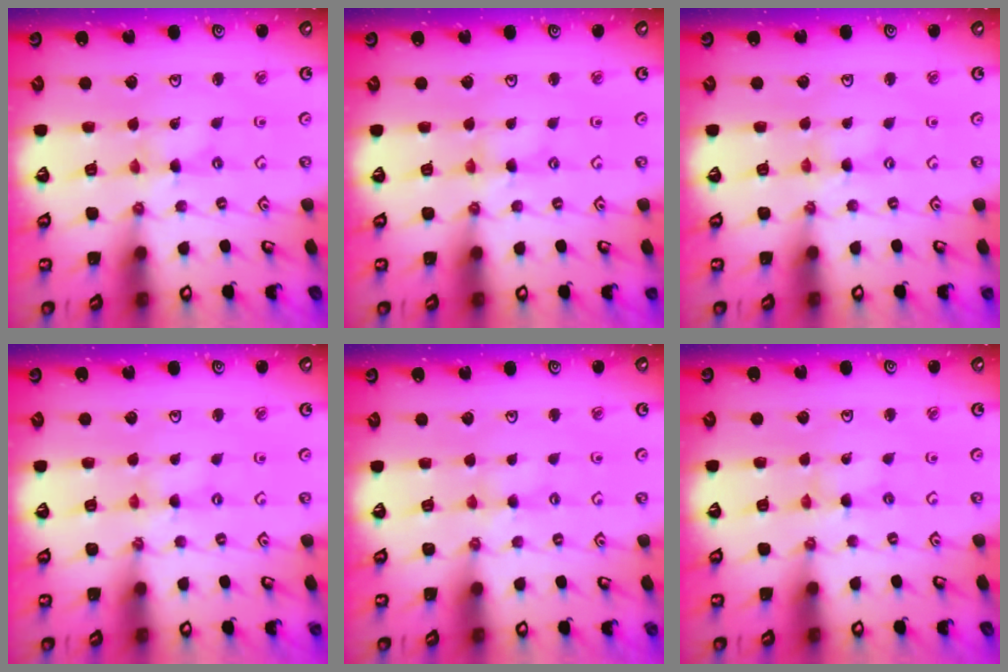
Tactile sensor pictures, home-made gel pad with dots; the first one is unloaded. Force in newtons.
{"total": 1.7, "press": 1.7, "slide": 0.3}
{"total": 1.1, "press": 1.1, "slide": 0.1}
{"total": 0.0}
{"total": 2.0, "press": 1.9, "slide": 0.3}
{"total": 0.0}